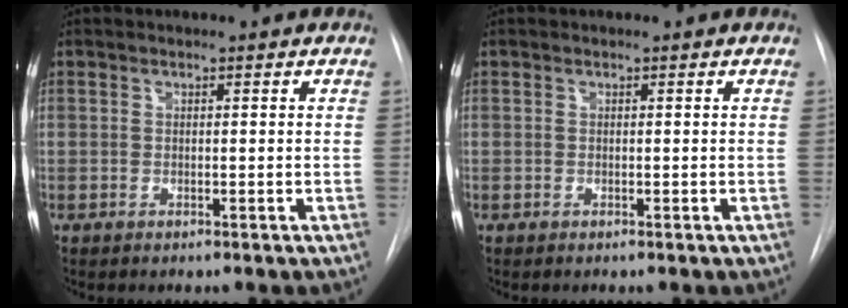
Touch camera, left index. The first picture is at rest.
{"total": 0.0}